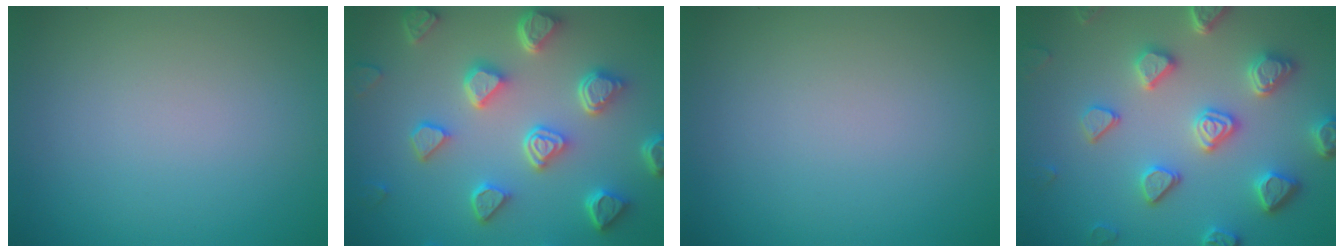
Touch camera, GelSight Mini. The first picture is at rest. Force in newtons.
{"total": 6.7, "press": 5.3, "slide": 4.1}
{"total": 0.0}
{"total": 5.4, "press": 4.9, "slide": 2.3}